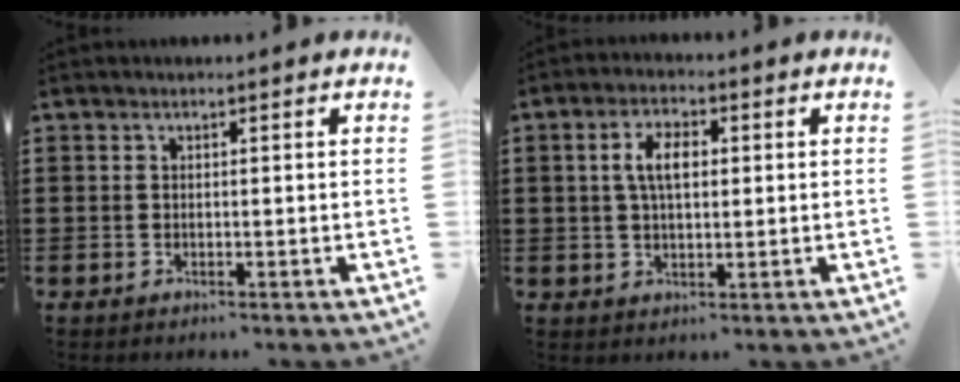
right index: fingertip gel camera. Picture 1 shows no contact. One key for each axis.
{"total": 5.2, "fx": 0.9, "fy": 2.6, "fz": 4.5, "tx": -0.094, "ty": 0.014, "tz": 0.012}